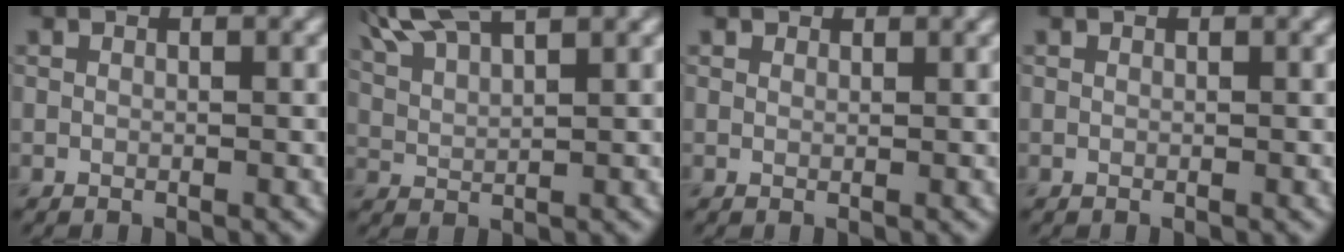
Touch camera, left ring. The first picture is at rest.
{"total": 6.5, "force": [5.0, 1.7, 3.7], "torque": [-0.073, 0.029, 0.070]}
{"total": 0.8, "force": [0.7, 0.3, 0.1], "torque": [-0.002, -0.003, 0.008]}
{"total": 0.0}